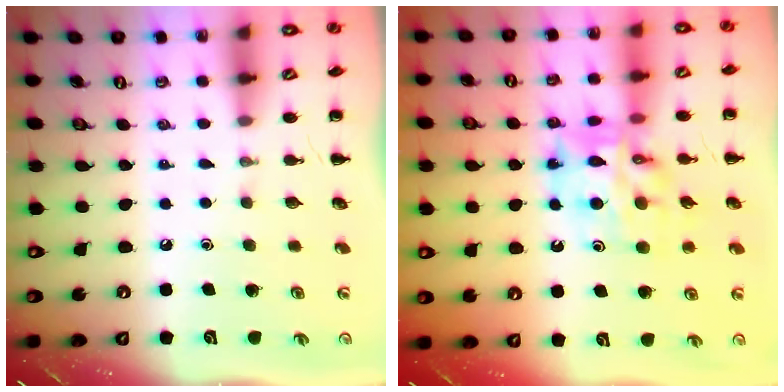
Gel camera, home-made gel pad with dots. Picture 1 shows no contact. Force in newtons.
{"total": 13.6, "press": 13.0, "slide": 3.8}